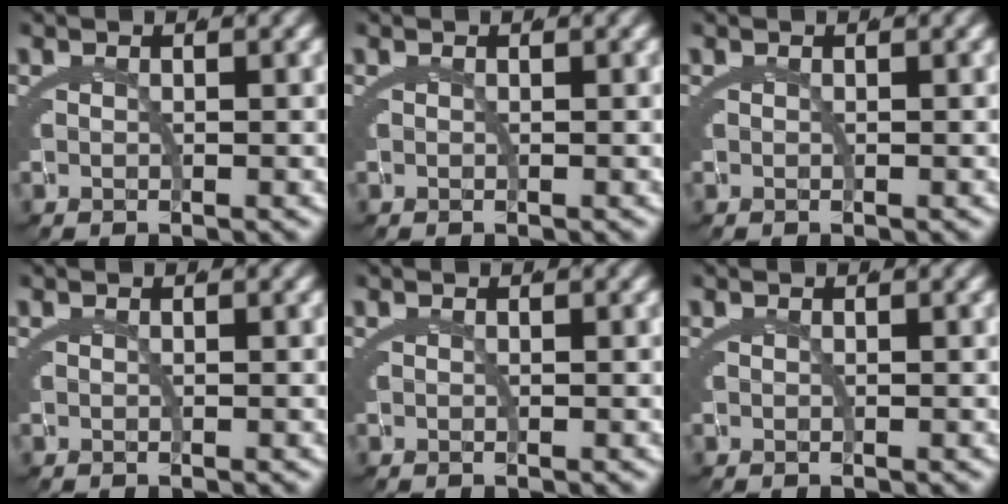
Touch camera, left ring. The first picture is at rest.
{"total": 0.0}
{"total": 0.0}
{"total": 0.0}
{"total": 0.0}
{"total": 0.0}